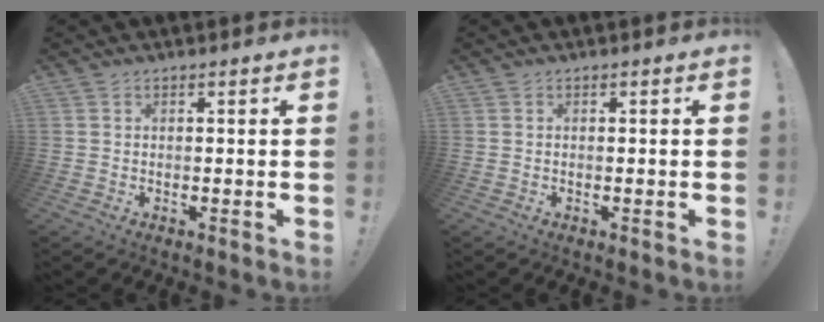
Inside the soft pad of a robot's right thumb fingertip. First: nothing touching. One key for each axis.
{"total": 0.0}